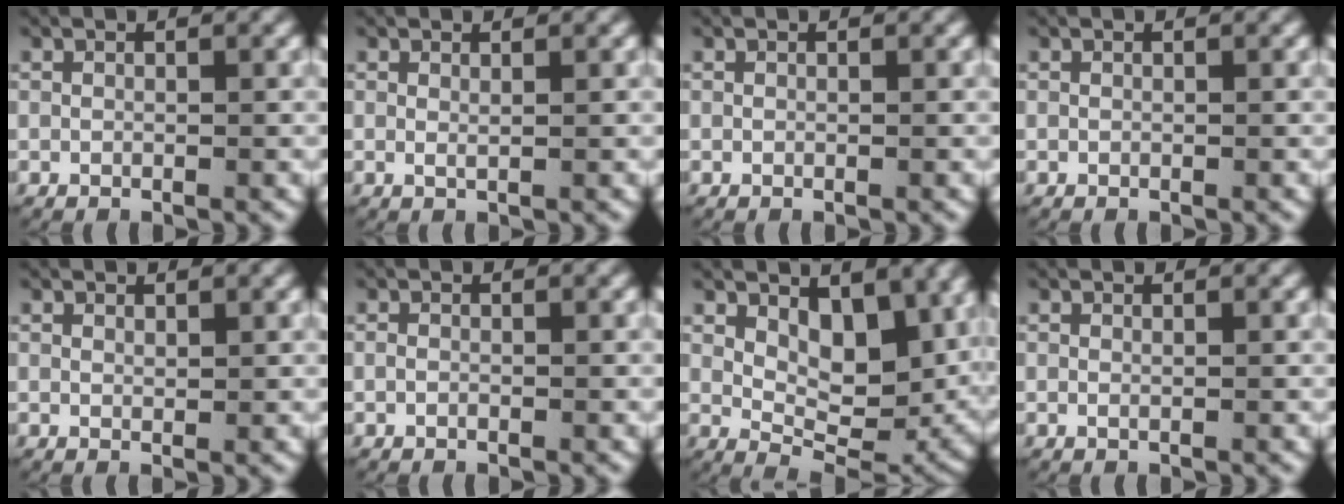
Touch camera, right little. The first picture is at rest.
{"total": 0.7, "force": [0.3, 0.2, 0.7], "torque": [-0.014, 0.003, 0.004]}
{"total": 0.0}
{"total": 0.0}
{"total": 0.6, "force": [0.5, 0.2, 0.4], "torque": [-0.005, -0.002, 0.009]}
{"total": 0.0}
{"total": 7.7, "force": [2.4, 3.8, 6.3], "torque": [-0.067, -0.026, 0.046]}
{"total": 0.0}